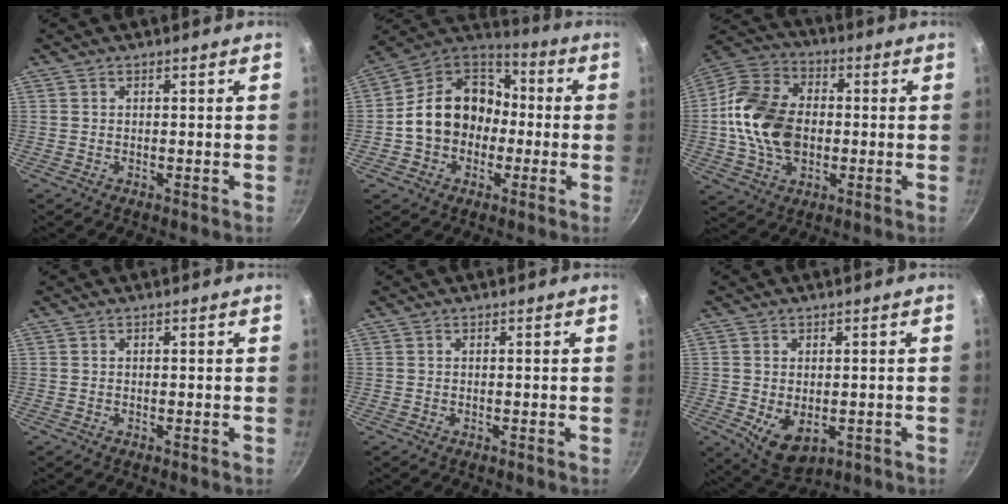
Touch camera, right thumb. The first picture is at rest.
{"total": 16.9, "force": [-1.6, 13.9, 9.5], "torque": [-0.130, 0.056, -0.037]}
{"total": 17.4, "force": [-0.7, 12.4, 12.2], "torque": [-0.208, 0.025, -0.023]}
{"total": 0.0}
{"total": 0.0}
{"total": 7.1, "force": [-1.1, 4.8, 5.1], "torque": [-0.075, -0.016, -0.002]}